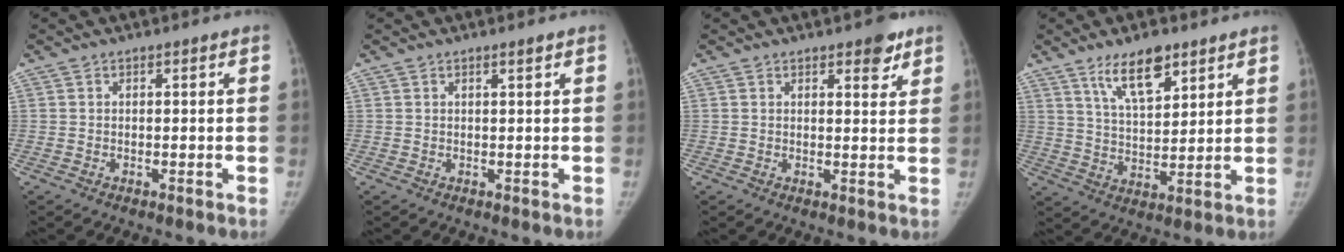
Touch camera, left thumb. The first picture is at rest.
{"total": 0.9, "force": [0.6, 0.0, 0.6], "torque": [-0.010, -0.003, 0.011]}
{"total": 4.2, "force": [2.7, 1.8, 2.7], "torque": [-0.016, -0.014, 0.033]}
{"total": 10.1, "force": [6.4, 4.1, 6.7], "torque": [-0.097, -0.037, 0.120]}